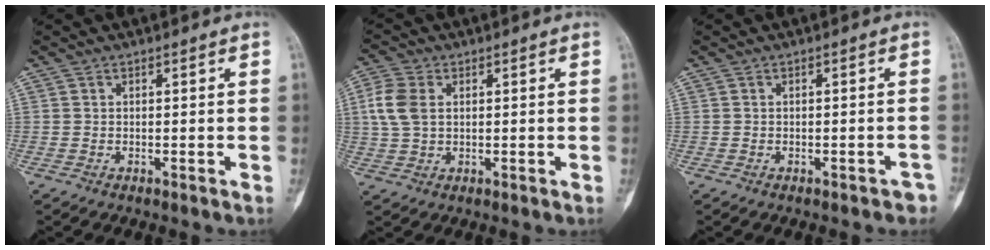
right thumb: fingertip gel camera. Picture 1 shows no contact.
{"total": 6.5, "force": [1.1, 4.3, 4.8], "torque": [-0.115, 0.008, 0.020]}
{"total": 2.5, "force": [-2.0, 1.1, 1.1], "torque": [-0.006, 0.015, -0.019]}